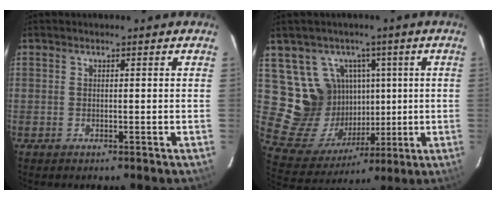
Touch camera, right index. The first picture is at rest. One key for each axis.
{"total": 13.9, "fx": 4.0, "fy": 12.5, "fz": 4.4, "tx": -0.111, "ty": 0.003, "tz": 0.094}